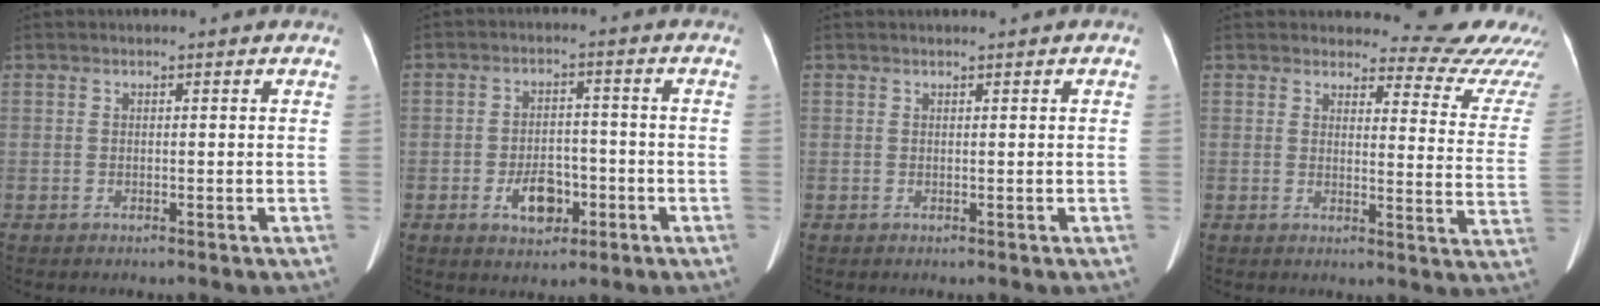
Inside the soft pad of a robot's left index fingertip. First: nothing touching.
{"total": 5.9, "force": [-2.6, 3.5, 4.0], "torque": [-0.070, 0.006, -0.037]}
{"total": 0.0}
{"total": 13.7, "force": [13.4, 2.6, 1.0], "torque": [0.026, -0.094, 0.115]}